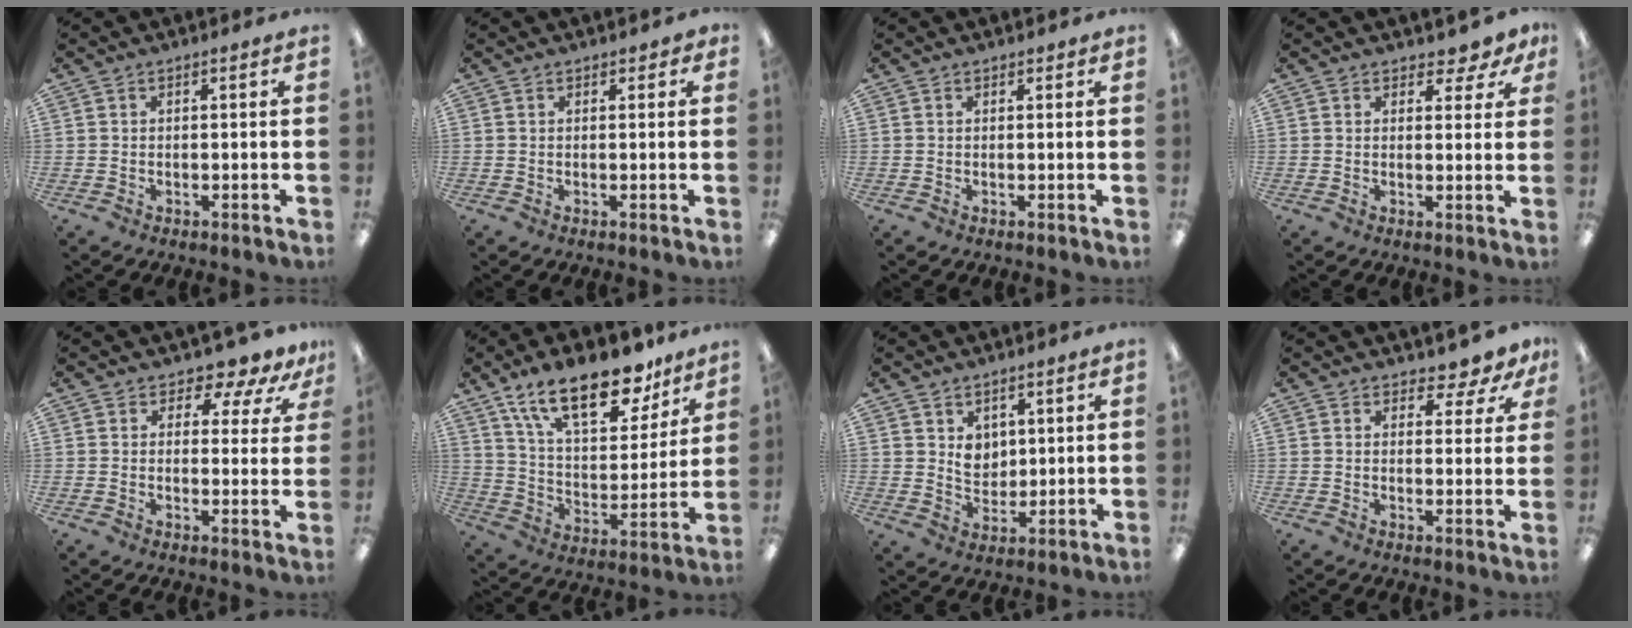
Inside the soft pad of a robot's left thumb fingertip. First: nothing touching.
{"total": 1.0, "force": [0.6, 0.8, 0.4], "torque": [0.000, 0.001, 0.008]}
{"total": 0.6, "force": [0.5, 0.4, 0.1], "torque": [0.006, -0.001, 0.007]}
{"total": 3.4, "force": [2.2, 2.2, 1.2], "torque": [-0.005, -0.006, 0.037]}
{"total": 6.2, "force": [5.2, 2.5, 2.3], "torque": [-0.035, -0.037, 0.091]}
{"total": 21.8, "force": [14.7, 9.3, 13.2], "torque": [-0.214, -0.078, 0.252]}
{"total": 5.5, "force": [3.1, 4.3, 1.4], "torque": [-0.014, -0.015, 0.052]}
{"total": 4.6, "force": [3.8, 2.1, 1.5], "torque": [-0.009, -0.026, 0.063]}